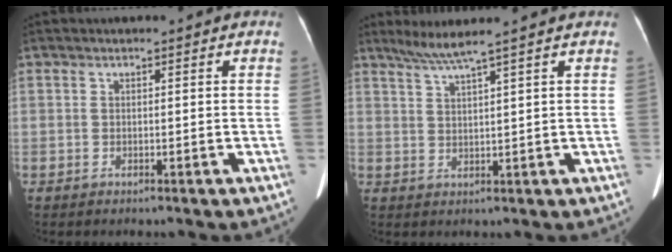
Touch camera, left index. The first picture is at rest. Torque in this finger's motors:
{"motor_torque": [-0.32, -0.18, -0.03, -0.02]}